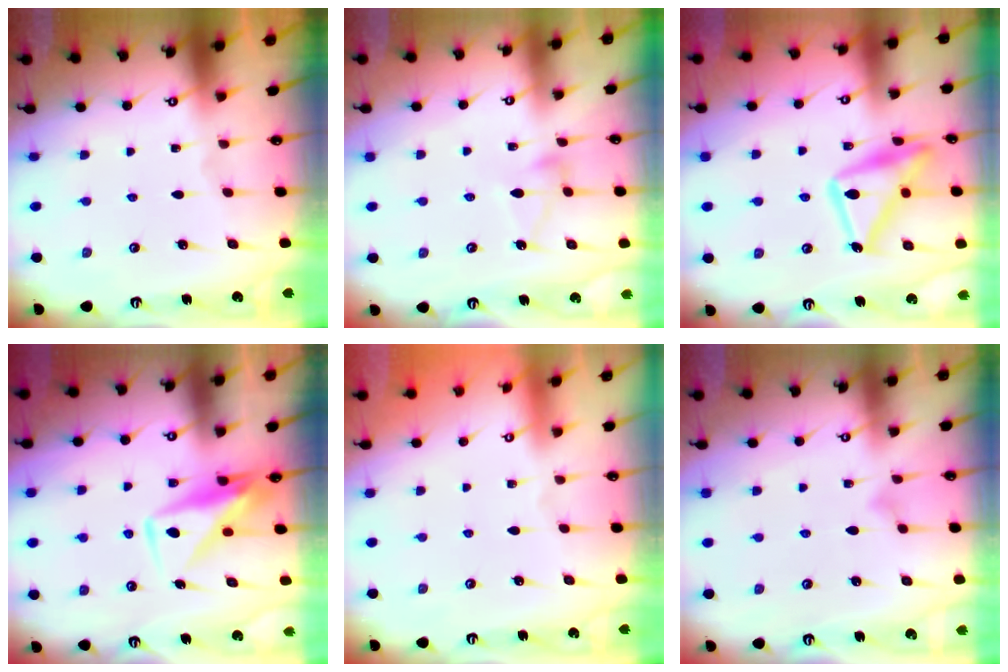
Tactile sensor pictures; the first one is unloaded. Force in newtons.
{"total": 5.1, "press": 5.1, "slide": 0.3}
{"total": 17.4, "press": 17.4, "slide": 0.9}
{"total": 8.3, "press": 8.3, "slide": 0.9}
{"total": 3.9, "press": 3.9, "slide": 0.1}
{"total": 4.0, "press": 4.0, "slide": 0.2}